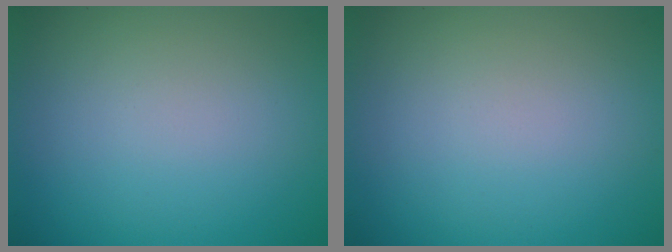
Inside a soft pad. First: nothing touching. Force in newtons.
{"total": 0.0}